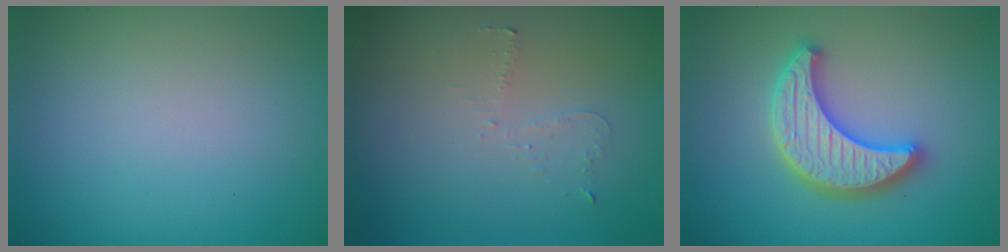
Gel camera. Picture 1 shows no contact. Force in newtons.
{"total": 0.7, "press": 0.6, "slide": 0.4}
{"total": 5.4, "press": 5.3, "slide": 0.9}